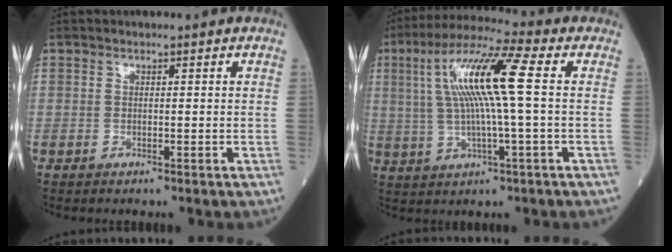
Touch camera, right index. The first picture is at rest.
{"total": 13.0, "force": [2.2, 0.2, 12.8], "torque": [-0.252, 0.021, 0.037]}